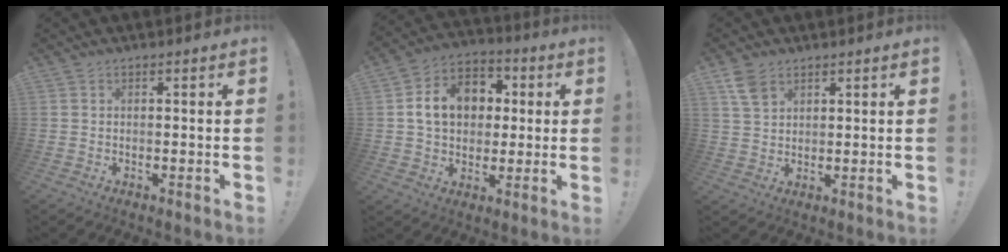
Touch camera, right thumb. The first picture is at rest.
{"total": 14.4, "force": [2.6, 11.5, 8.2], "torque": [-0.114, 0.004, 0.056]}
{"total": 5.9, "force": [3.5, 3.6, 3.1], "torque": [-0.055, -0.011, 0.070]}